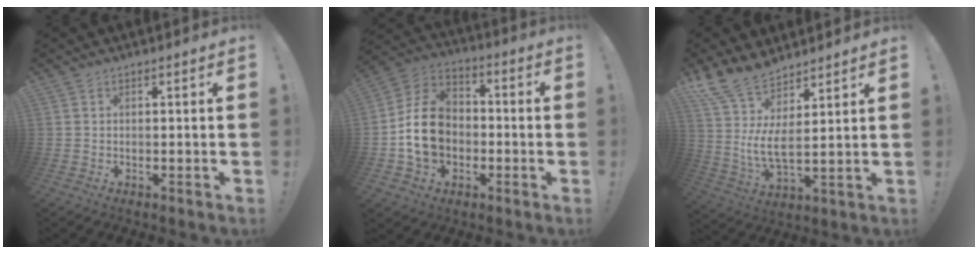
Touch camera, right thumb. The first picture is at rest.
{"total": 15.7, "force": [-2.1, 12.7, 9.1], "torque": [-0.159, 0.027, -0.032]}
{"total": 11.3, "force": [7.2, 3.4, 8.0], "torque": [-0.169, -0.058, 0.132]}